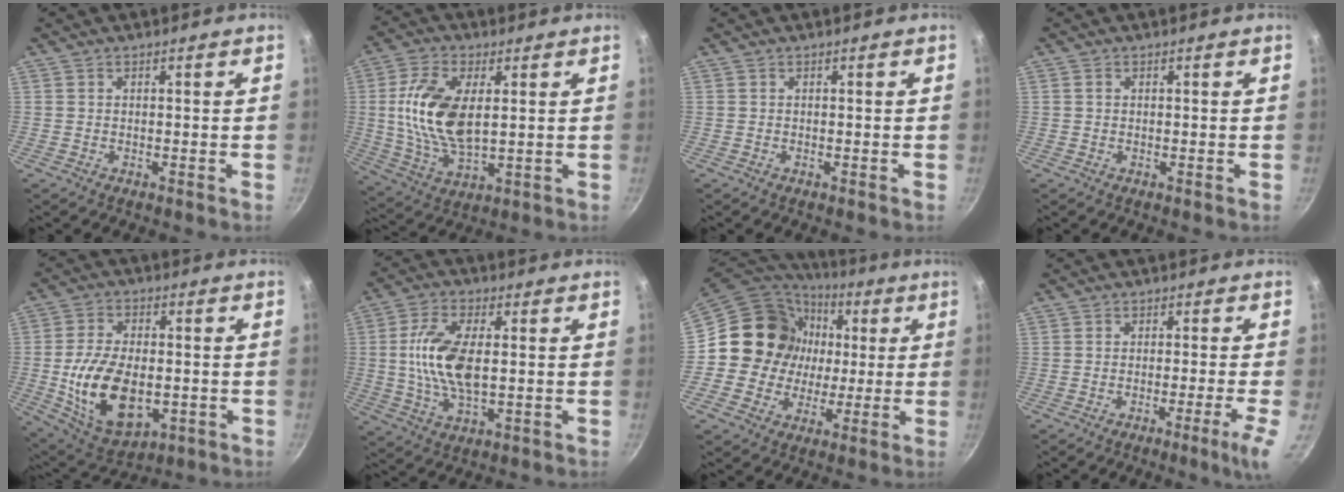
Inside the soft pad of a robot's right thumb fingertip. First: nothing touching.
{"total": 14.5, "force": [2.2, 7.4, 12.3], "torque": [-0.235, -0.005, 0.046]}
{"total": 0.0}
{"total": 0.5, "force": [0.1, 0.5, 0.2], "torque": [-0.003, 0.003, 0.001]}
{"total": 17.0, "force": [-2.6, 10.1, 13.5], "torque": [-0.230, 0.002, -0.030]}
{"total": 11.8, "force": [0.7, 5.6, 10.4], "torque": [-0.202, 0.004, 0.011]}
{"total": 16.2, "force": [1.4, 15.1, 5.7], "torque": [-0.080, 0.019, 0.015]}
{"total": 5.3, "force": [-2.2, -0.5, 4.8], "torque": [-0.074, 0.008, -0.033]}